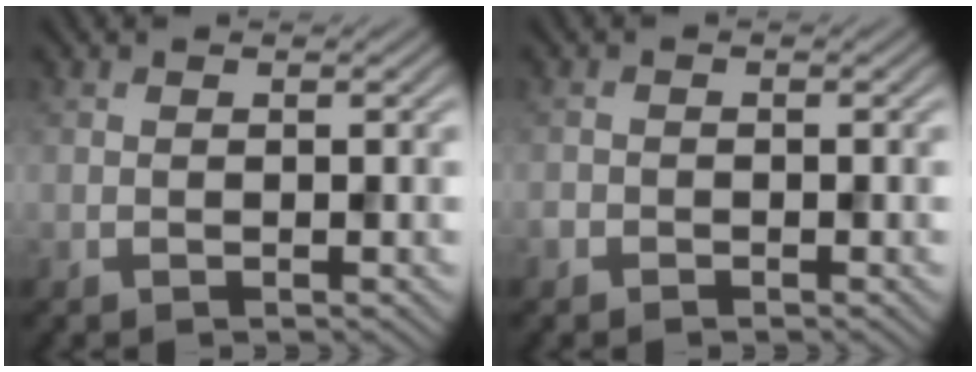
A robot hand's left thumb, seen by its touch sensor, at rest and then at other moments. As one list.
[{"total": 0.9, "force": [-0.7, 0.6, 0.1], "torque": [-0.001, -0.002, -0.017]}]